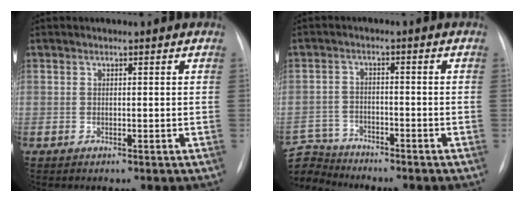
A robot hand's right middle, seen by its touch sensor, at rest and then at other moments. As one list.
[{"total": 8.1, "force": [-7.9, 1.8, 0.0], "torque": [-0.012, 0.005, -0.153]}]